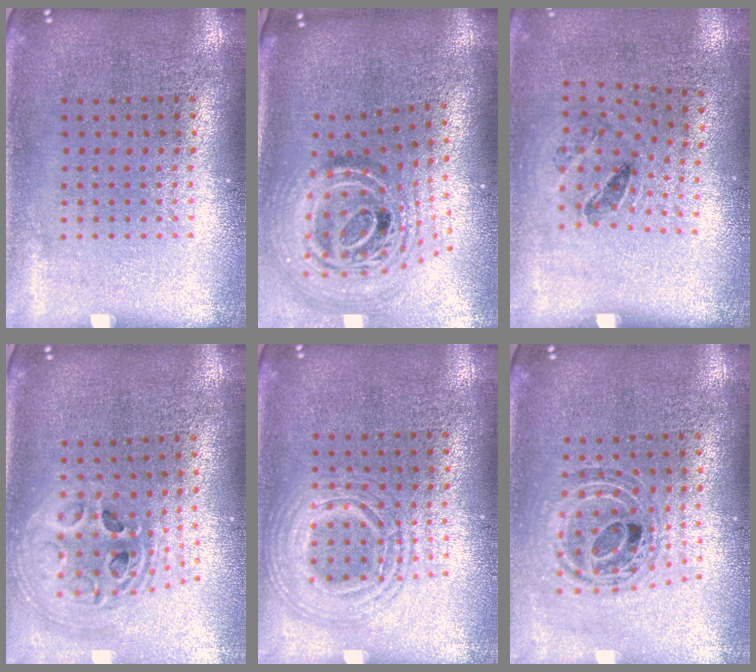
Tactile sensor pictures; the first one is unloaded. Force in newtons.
{"total": 2.3, "press": 1.7, "slide": 1.5}
{"total": 1.2, "press": 0.8, "slide": 1.0}
{"total": 2.3, "press": 1.8, "slide": 1.5}
{"total": 2.8, "press": 2.7, "slide": 0.2}
{"total": 0.7, "press": 0.7, "slide": 0.2}